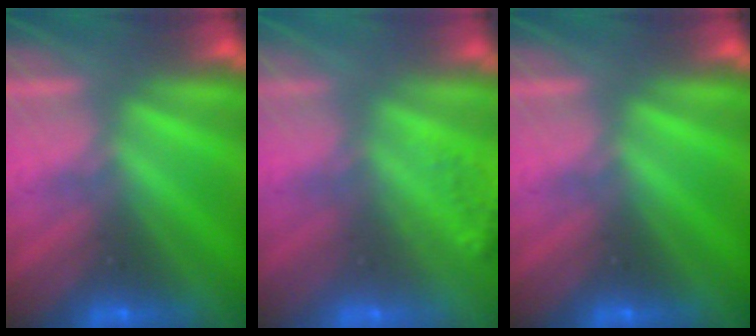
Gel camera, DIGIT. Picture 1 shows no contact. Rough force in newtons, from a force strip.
{"total": 7.0}
{"total": 0.0}